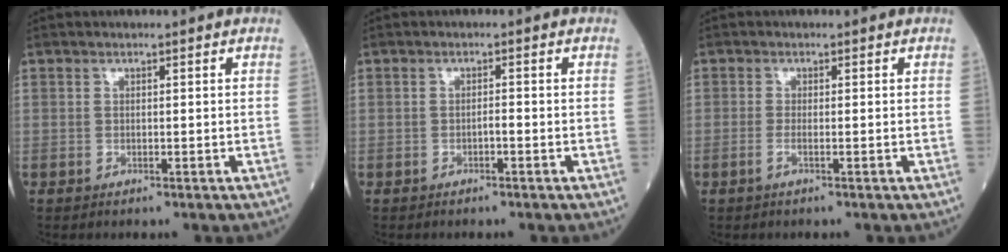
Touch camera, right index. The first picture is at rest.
{"total": 0.8, "force": [-0.5, 0.1, 0.6], "torque": [-0.010, 0.002, -0.009]}
{"total": 1.1, "force": [-0.5, -0.4, 0.9], "torque": [-0.021, -0.002, -0.011]}